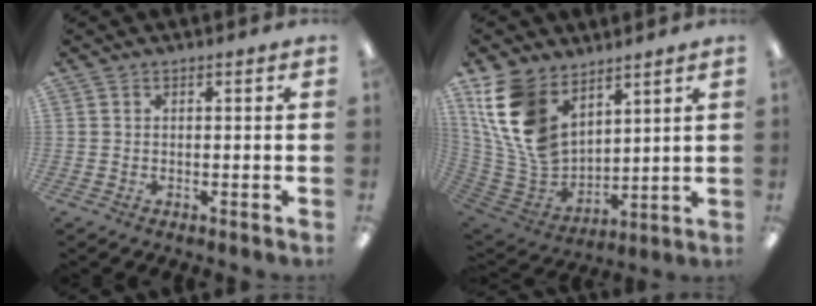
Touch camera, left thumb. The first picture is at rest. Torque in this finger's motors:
{"motor_torque": [0.71, 0.46, 1.31, -1.29, 0.49]}